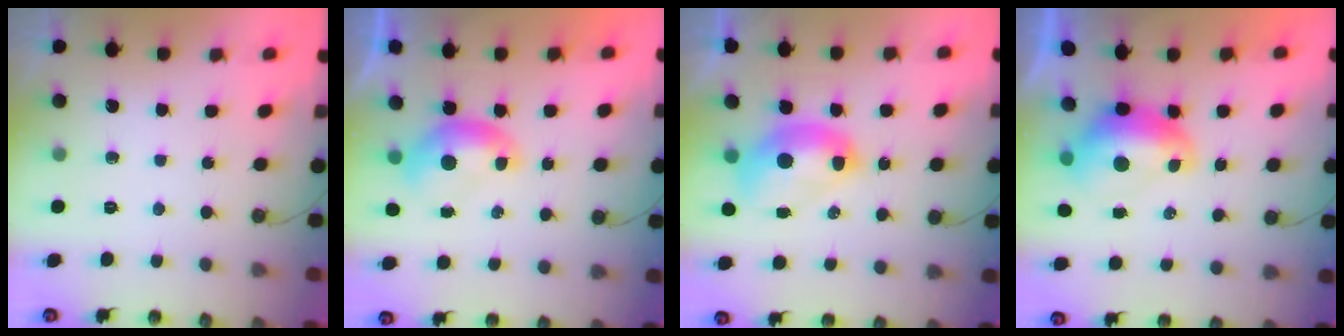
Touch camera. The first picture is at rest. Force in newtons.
{"total": 0.0}
{"total": 4.3, "press": 4.2, "slide": 0.9}
{"total": 2.2, "press": 2.1, "slide": 0.7}